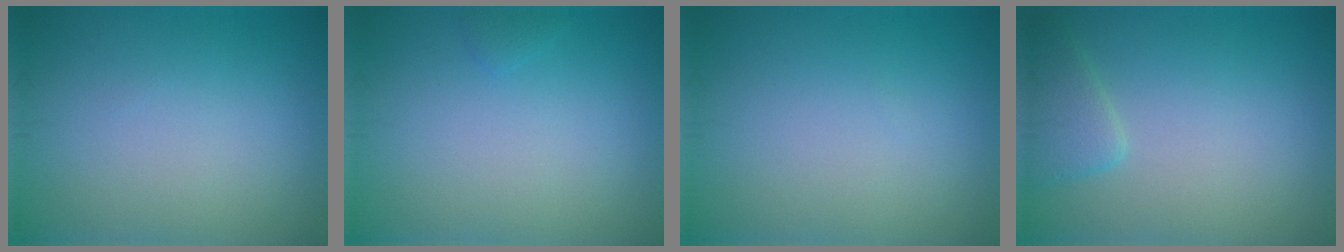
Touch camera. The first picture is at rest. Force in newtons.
{"total": 0.5, "press": 0.5, "slide": 0.0}
{"total": 0.0}
{"total": 2.1, "press": 2.1, "slide": 0.2}